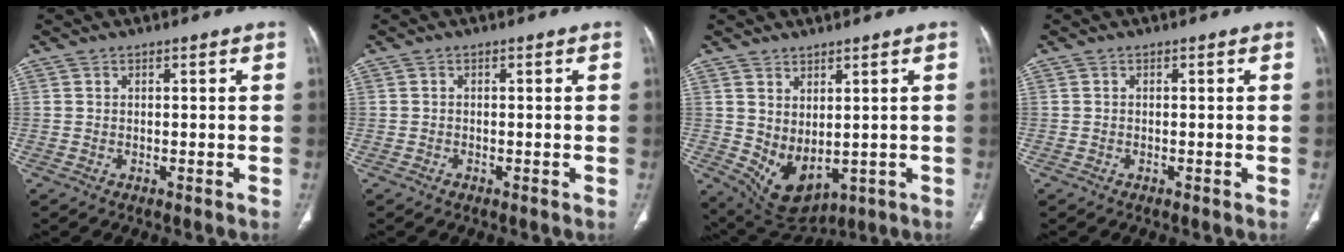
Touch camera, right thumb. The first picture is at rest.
{"total": 0.6, "force": [-0.4, 0.4, 0.2], "torque": [-0.001, 0.001, -0.009]}
{"total": 8.3, "force": [0.2, 5.1, 6.6], "torque": [-0.101, -0.014, 0.036]}
{"total": 0.0}